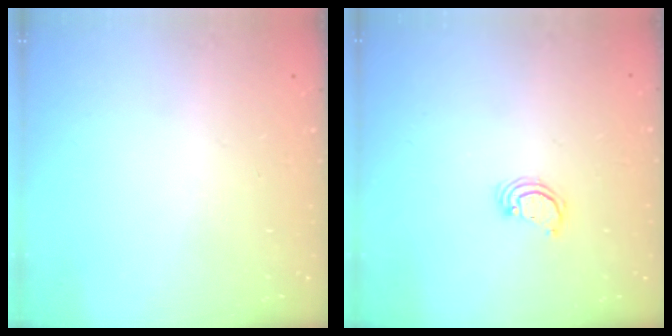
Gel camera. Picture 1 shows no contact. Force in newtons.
{"total": 2.6, "press": 2.6, "slide": 0.2}